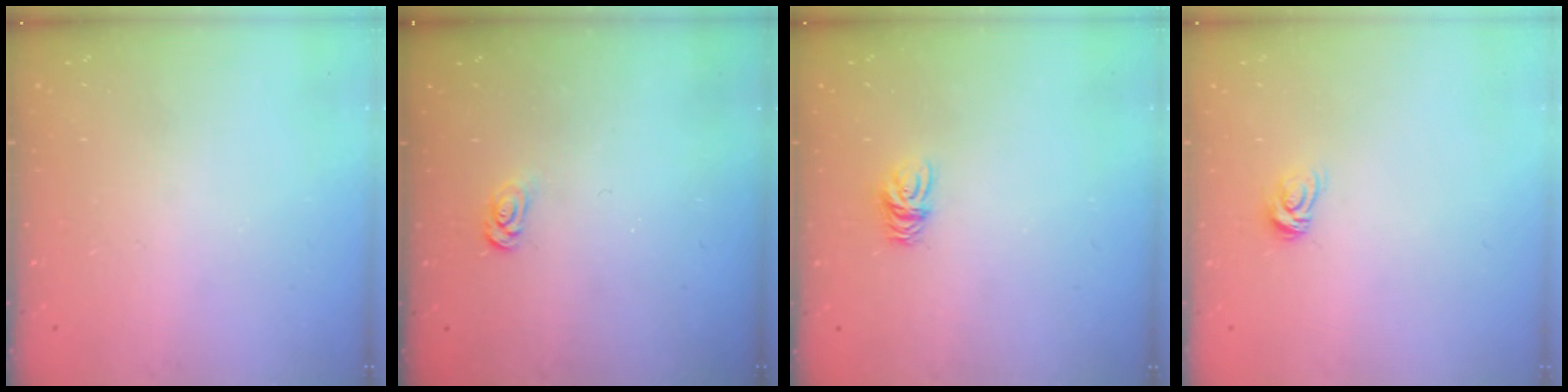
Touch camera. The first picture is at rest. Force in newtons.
{"total": 2.6, "press": 2.6, "slide": 0.3}
{"total": 4.5, "press": 4.4, "slide": 0.3}
{"total": 5.1, "press": 5.1, "slide": 0.4}